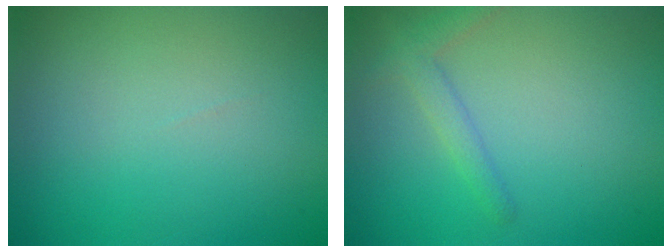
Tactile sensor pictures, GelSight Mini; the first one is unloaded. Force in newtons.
{"total": 1.8, "press": 1.7, "slide": 0.1}